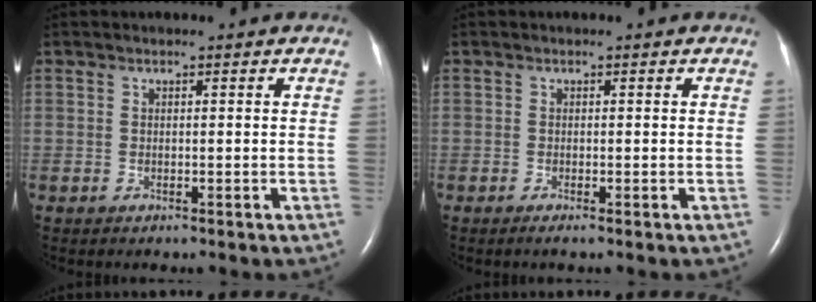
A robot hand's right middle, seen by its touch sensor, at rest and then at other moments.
{"total": 0.7, "force": [-0.4, -0.1, 0.5], "torque": [-0.011, -0.001, -0.008]}